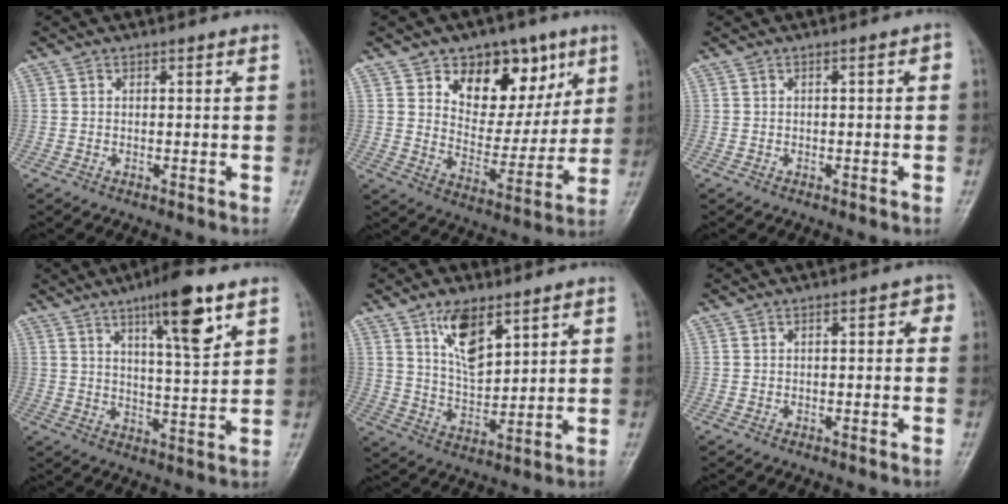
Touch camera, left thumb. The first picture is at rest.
{"total": 16.4, "force": [7.9, 10.7, 9.6], "torque": [-0.082, -0.037, 0.130]}
{"total": 1.5, "force": [0.0, 0.6, 1.4], "torque": [-0.017, 0.008, -0.001]}
{"total": 11.8, "force": [6.4, 2.4, 9.6], "torque": [-0.141, -0.034, 0.102]}
{"total": 9.8, "force": [5.3, 4.6, 6.9], "torque": [-0.102, -0.033, 0.104]}
{"total": 2.9, "force": [0.2, 1.6, 2.4], "torque": [-0.016, 0.013, -0.005]}